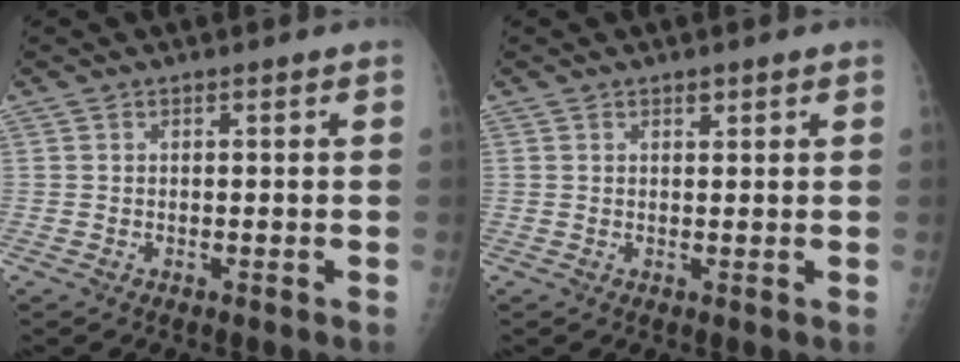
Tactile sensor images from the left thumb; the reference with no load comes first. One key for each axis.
{"total": 0.9, "fx": 0.7, "fy": 0.6, "fz": 0.4, "tx": 0.006, "ty": -0.004, "tz": 0.009}